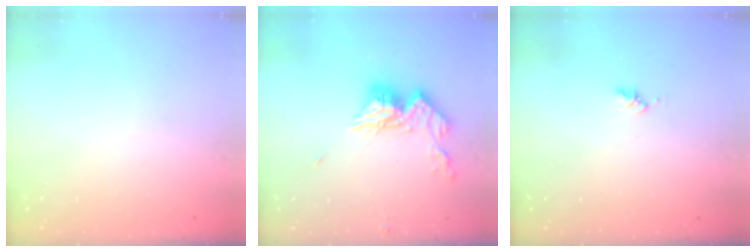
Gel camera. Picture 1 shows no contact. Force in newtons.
{"total": 12.3, "press": 12.2, "slide": 1.0}
{"total": 1.6, "press": 1.6, "slide": 0.3}